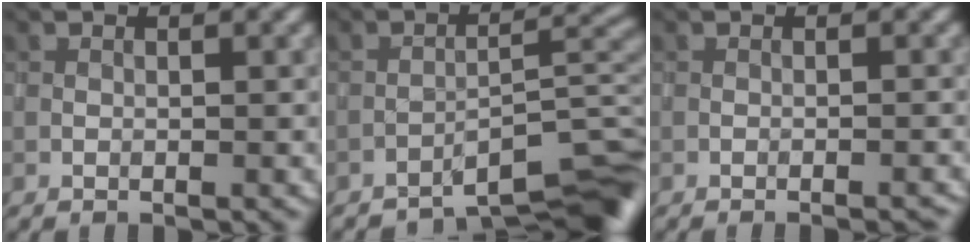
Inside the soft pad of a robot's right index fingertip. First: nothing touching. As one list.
[{"total": 8.1, "force": [-6.5, 1.3, 4.6], "torque": [-0.044, 0.006, -0.097]}, {"total": 1.4, "force": [-1.3, 0.1, 0.6], "torque": [-0.007, 0.013, -0.015]}]